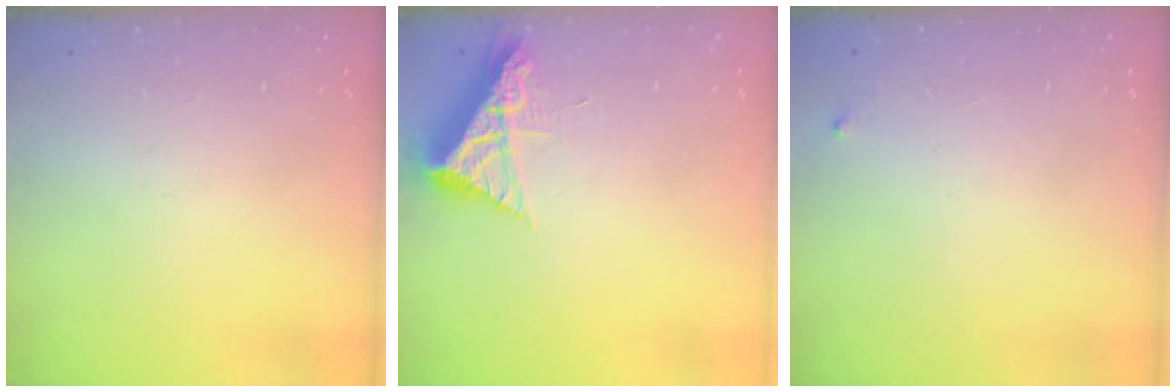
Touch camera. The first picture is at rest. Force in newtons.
{"total": 8.1, "press": 8.1, "slide": 0.8}
{"total": 3.6, "press": 3.6, "slide": 0.4}